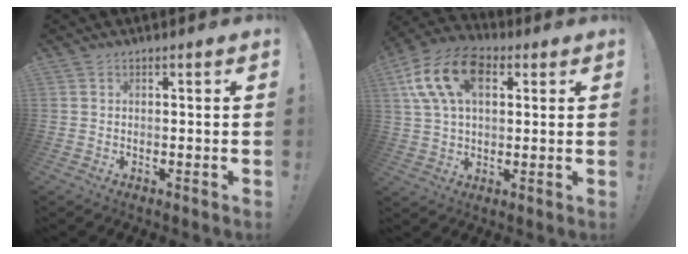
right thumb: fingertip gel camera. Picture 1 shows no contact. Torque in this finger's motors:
{"motor_torque": [0.15, 0.55, 0.87, 0.02, 0.10]}